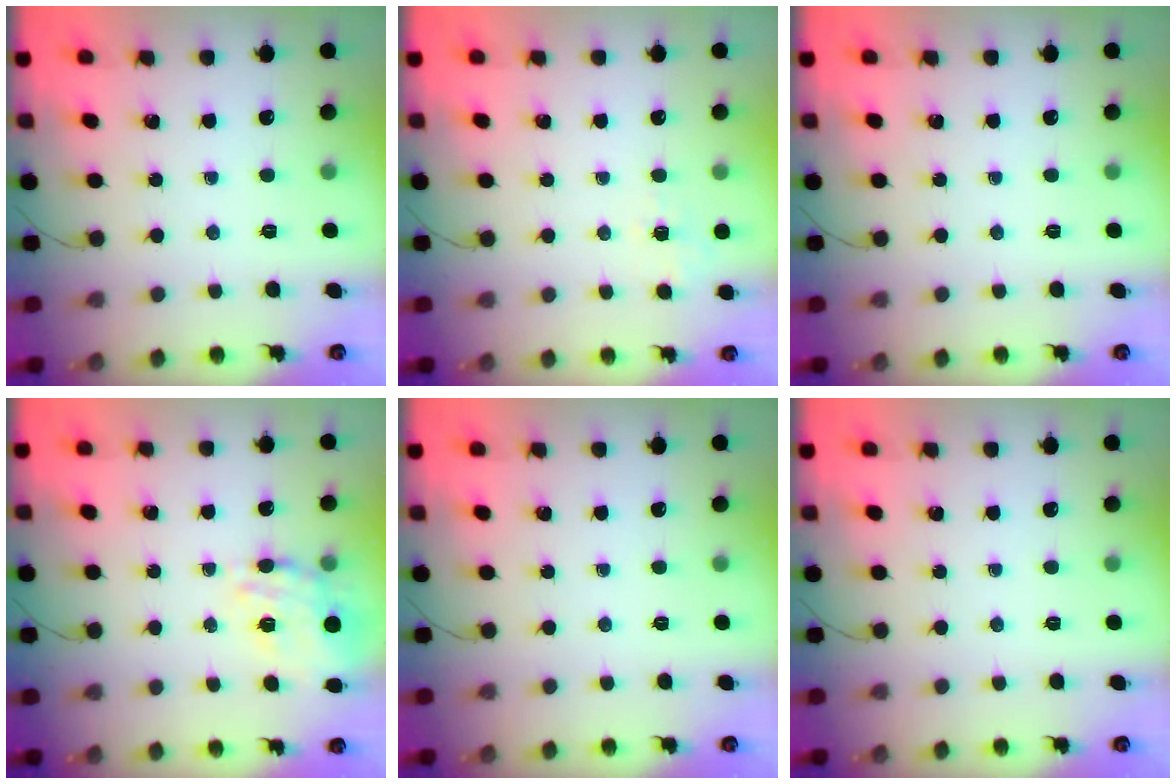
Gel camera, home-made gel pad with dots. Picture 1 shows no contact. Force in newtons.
{"total": 1.9, "press": 0.8, "slide": 1.7}
{"total": 0.0}
{"total": 17.4, "press": 17.0, "slide": 3.4}
{"total": 0.0}
{"total": 0.0}